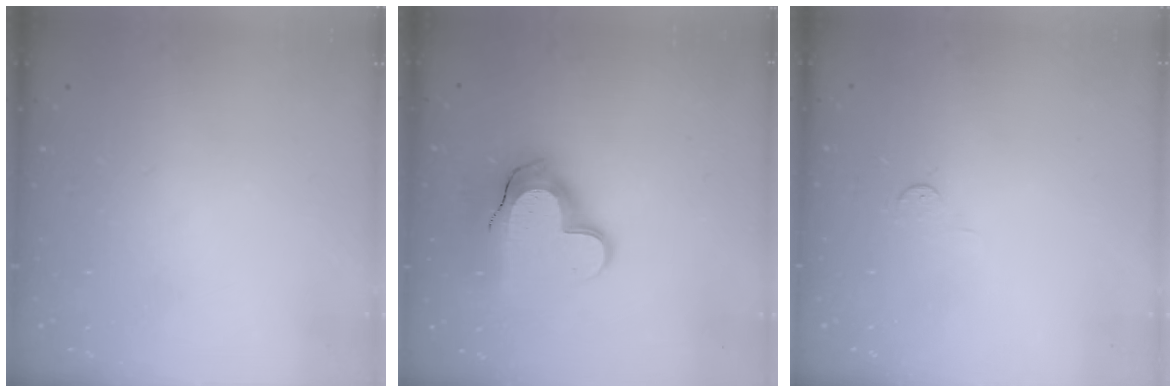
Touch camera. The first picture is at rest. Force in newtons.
{"total": 16.0, "press": 16.0, "slide": 1.0}
{"total": 2.8, "press": 2.8, "slide": 0.4}